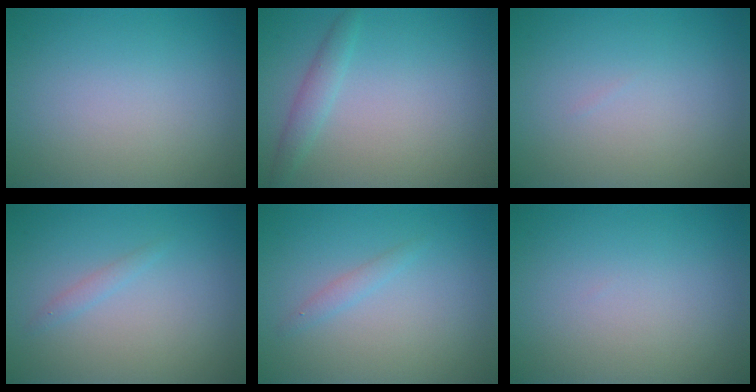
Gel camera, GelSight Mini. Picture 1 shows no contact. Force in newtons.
{"total": 1.6, "press": 1.6, "slide": 0.0}
{"total": 0.0}
{"total": 0.8, "press": 0.8, "slide": 0.1}
{"total": 0.9, "press": 0.9, "slide": 0.1}
{"total": 0.0}